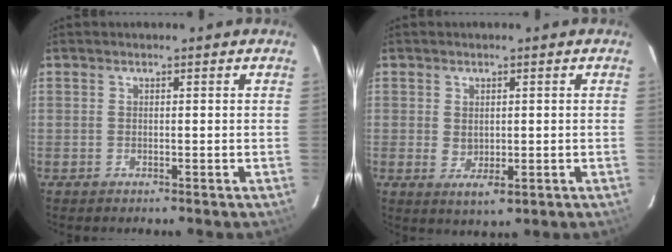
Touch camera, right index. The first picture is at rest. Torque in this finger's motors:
{"motor_torque": [0.33, 0.25, -0.01, 0.02]}